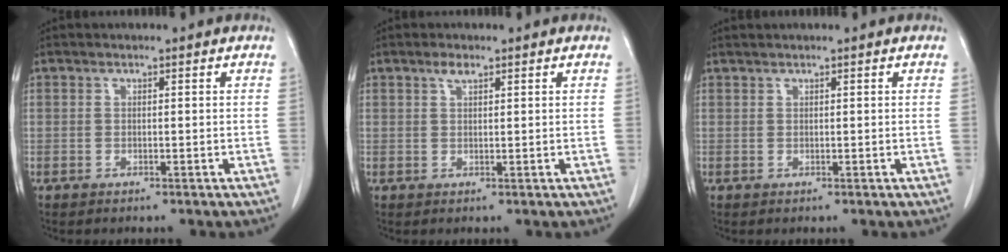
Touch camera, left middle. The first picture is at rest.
{"total": 1.4, "force": [0.9, 0.4, 0.9], "torque": [-0.022, 0.000, 0.018]}
{"total": 0.6, "force": [0.6, -0.1, 0.1], "torque": [-0.005, 0.004, 0.015]}